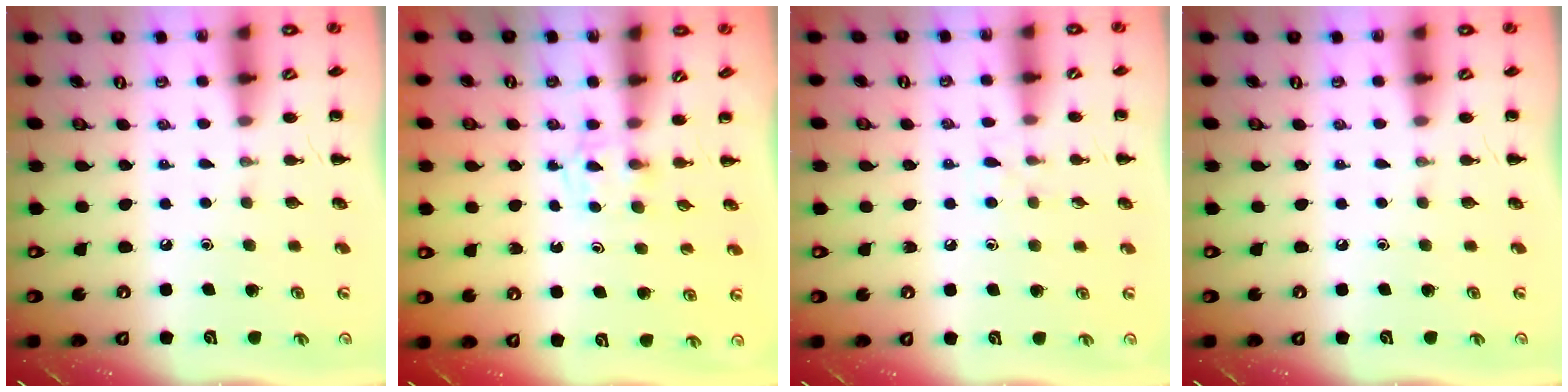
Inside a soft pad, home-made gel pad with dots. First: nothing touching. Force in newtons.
{"total": 2.4, "press": 2.1, "slide": 1.1}
{"total": 5.7, "press": 5.3, "slide": 2.0}
{"total": 0.0}